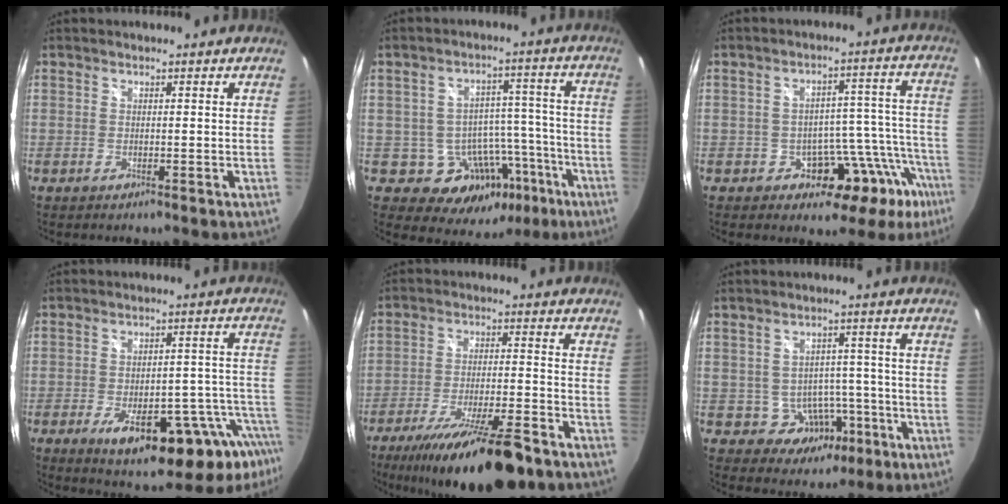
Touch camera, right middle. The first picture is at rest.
{"total": 13.0, "force": [-6.2, 10.1, 5.4], "torque": [-0.089, 0.037, -0.056]}
{"total": 14.9, "force": [-9.4, 8.9, 7.4], "torque": [-0.086, 0.032, -0.108]}
{"total": 21.4, "force": [-13.9, 6.5, 15.0], "torque": [-0.171, -0.015, -0.176]}
{"total": 18.4, "force": [-13.6, 3.5, 11.9], "torque": [-0.219, -0.038, -0.215]}
{"total": 7.5, "force": [-2.9, 6.5, 2.4], "torque": [-0.052, 0.023, -0.019]}